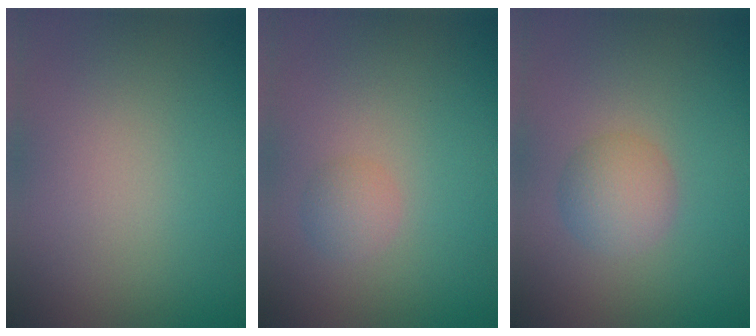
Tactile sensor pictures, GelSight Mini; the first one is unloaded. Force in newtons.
{"total": 1.4, "press": 1.4, "slide": 0.0}
{"total": 2.5, "press": 2.5, "slide": 0.1}